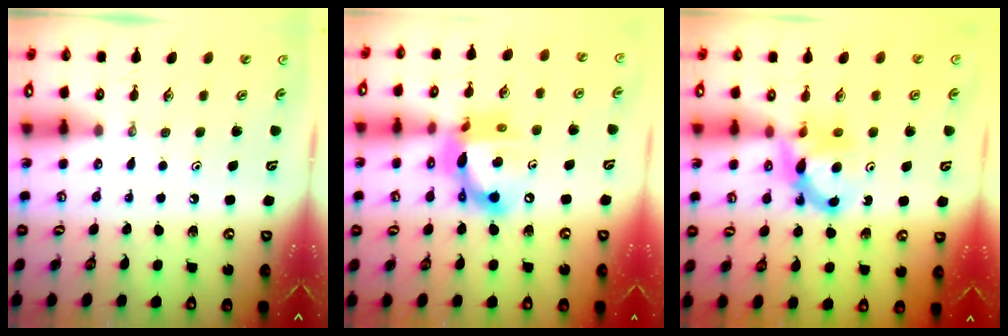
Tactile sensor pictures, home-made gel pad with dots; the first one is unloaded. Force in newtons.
{"total": 14.4, "press": 14.4, "slide": 1.5}
{"total": 7.2, "press": 7.2, "slide": 0.4}